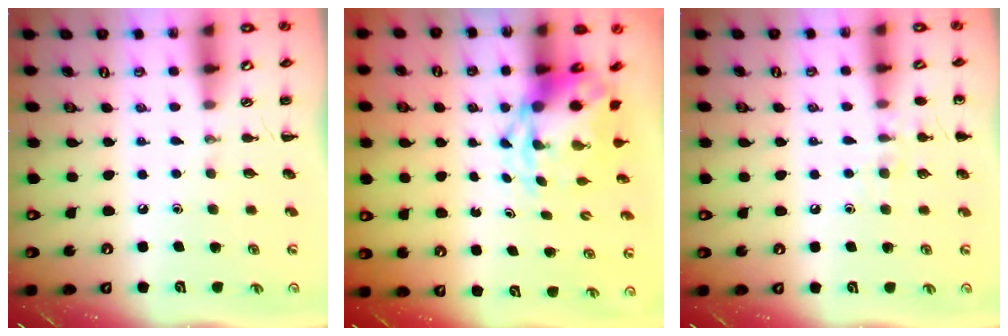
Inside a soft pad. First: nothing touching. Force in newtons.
{"total": 4.6, "press": 4.5, "slide": 1.1}
{"total": 7.1, "press": 6.9, "slide": 1.7}